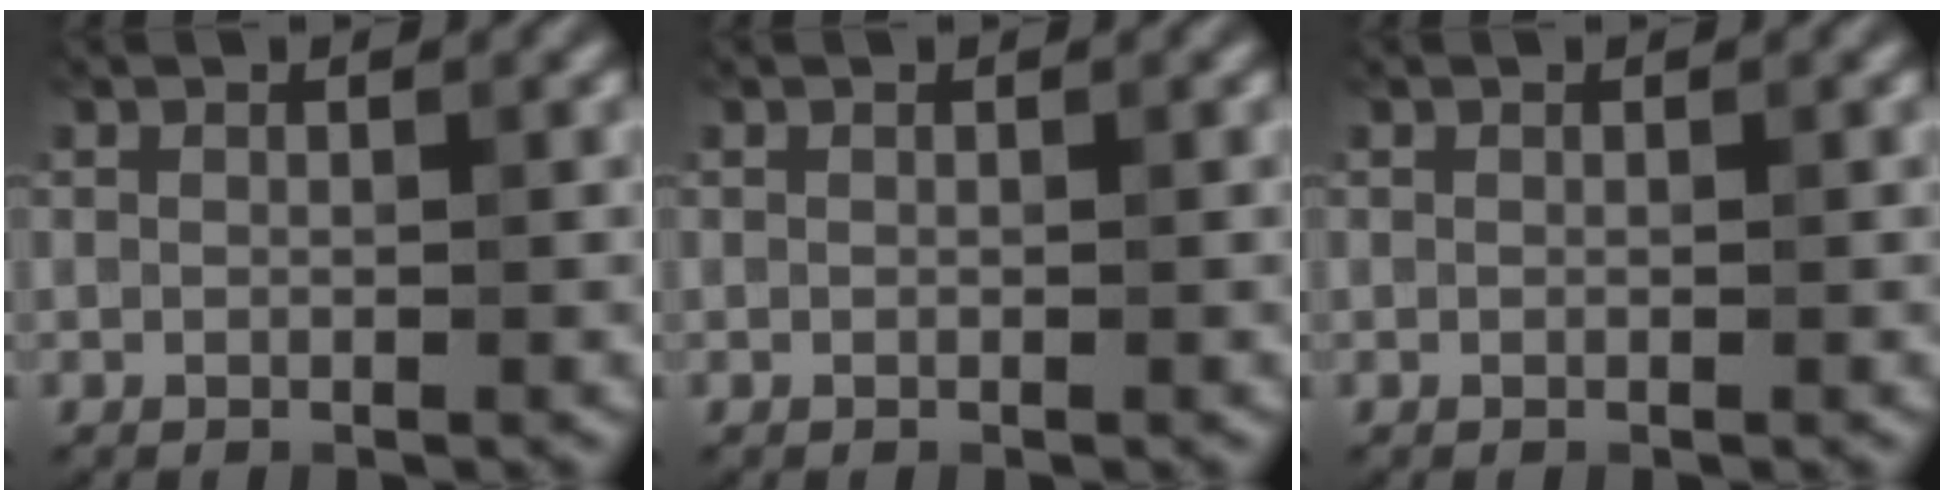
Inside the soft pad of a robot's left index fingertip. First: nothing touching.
{"total": 0.0}
{"total": 0.0}